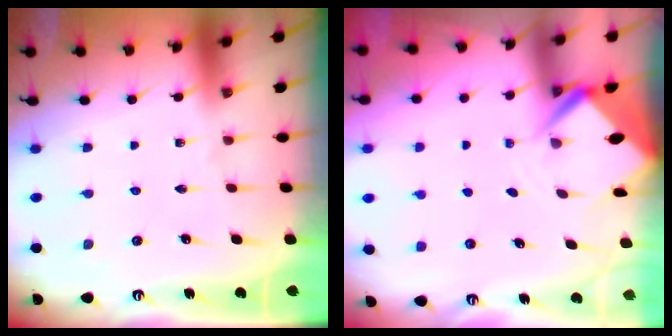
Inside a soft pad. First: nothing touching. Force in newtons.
{"total": 3.6, "press": 3.6, "slide": 0.2}